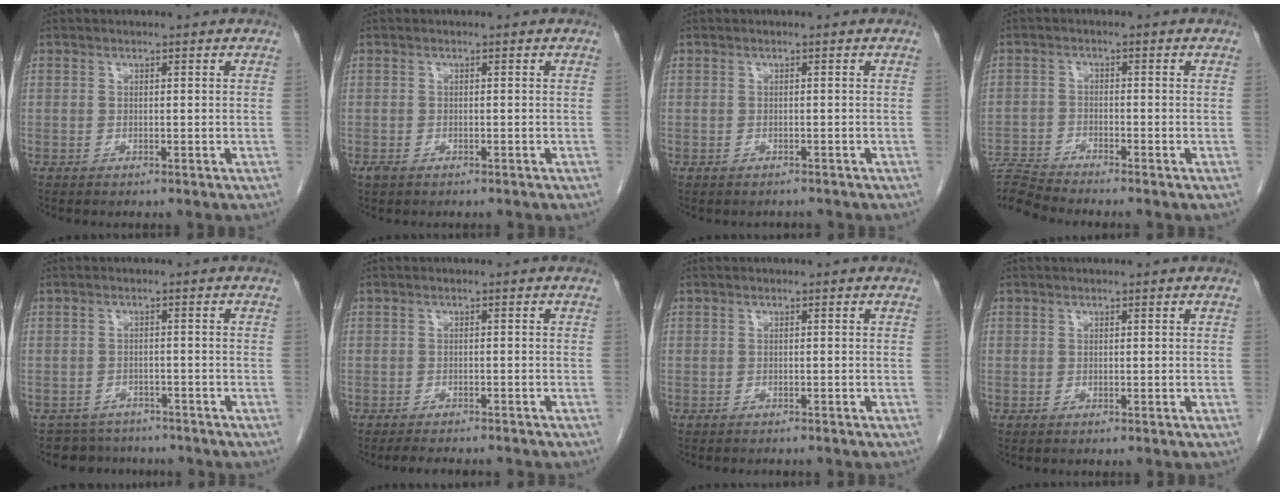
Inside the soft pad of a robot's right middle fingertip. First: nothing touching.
{"total": 1.6, "force": [-1.2, 0.7, 0.8], "torque": [-0.020, -0.003, -0.014]}
{"total": 1.2, "force": [-1.1, 0.4, 0.0], "torque": [-0.007, -0.002, -0.016]}
{"total": 6.2, "force": [-5.9, -1.7, 0.3], "torque": [-0.017, -0.004, -0.113]}
{"total": 5.2, "force": [-4.6, 2.3, -0.5], "torque": [0.013, 0.011, -0.064]}
{"total": 6.0, "force": [-5.3, 1.2, 2.4], "torque": [-0.030, -0.006, -0.073]}
{"total": 2.0, "force": [-1.8, 0.4, 0.6], "torque": [-0.012, -0.006, -0.020]}
{"total": 0.0}